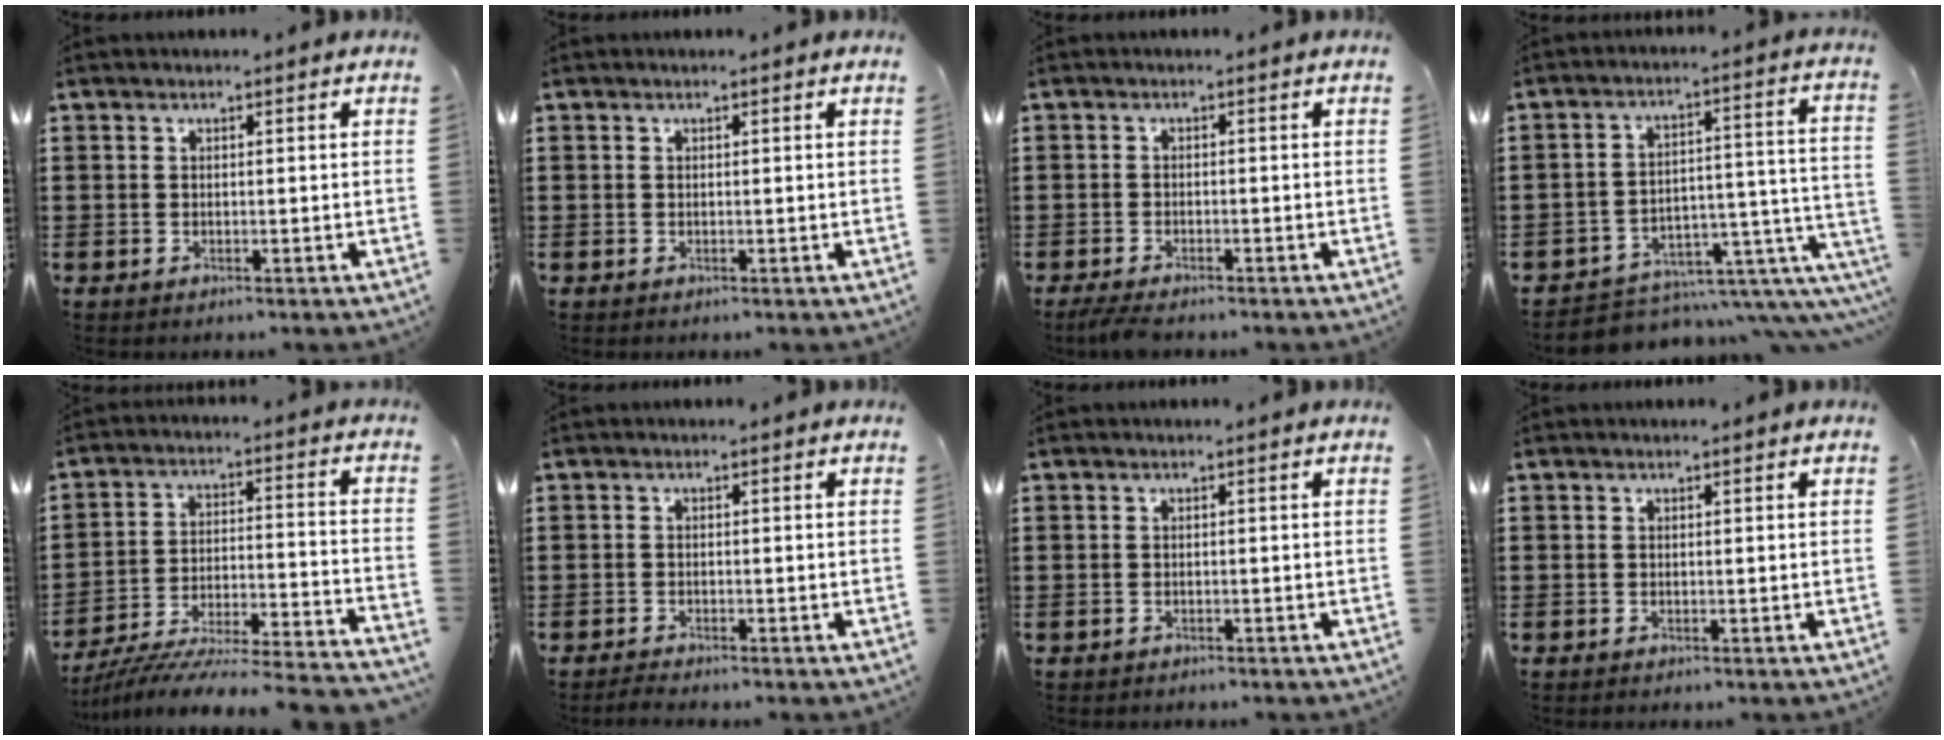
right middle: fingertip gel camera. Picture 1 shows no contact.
{"total": 0.0}
{"total": 1.9, "force": [-1.7, 0.1, 0.7], "torque": [-0.029, -0.007, -0.038]}
{"total": 5.4, "force": [-4.4, 2.3, 2.2], "torque": [-0.039, -0.006, -0.077]}
{"total": 6.7, "force": [-6.4, -0.5, 2.0], "torque": [-0.037, -0.014, -0.131]}
{"total": 1.0, "force": [-1.0, -0.1, 0.3], "torque": [-0.007, -0.004, -0.018]}
{"total": 0.6, "force": [-0.5, 0.1, -0.1], "torque": [0.001, 0.000, -0.012]}
{"total": 0.0}